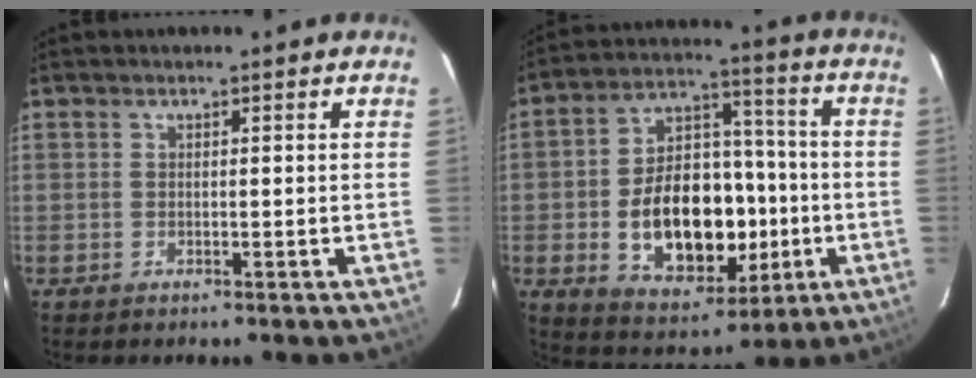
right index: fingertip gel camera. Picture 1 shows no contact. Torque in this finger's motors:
{"motor_torque": [1.32, -0.82, 1.05, 0.21]}